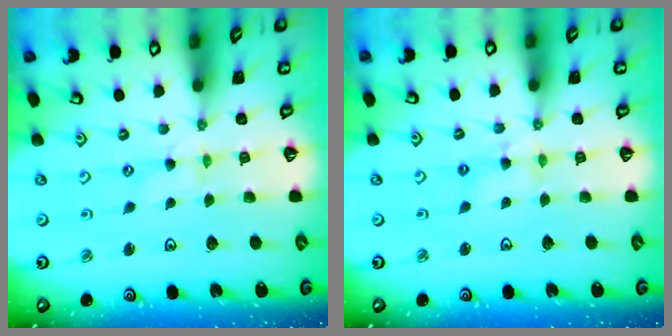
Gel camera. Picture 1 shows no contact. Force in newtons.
{"total": 5.2, "press": 5.2, "slide": 0.4}